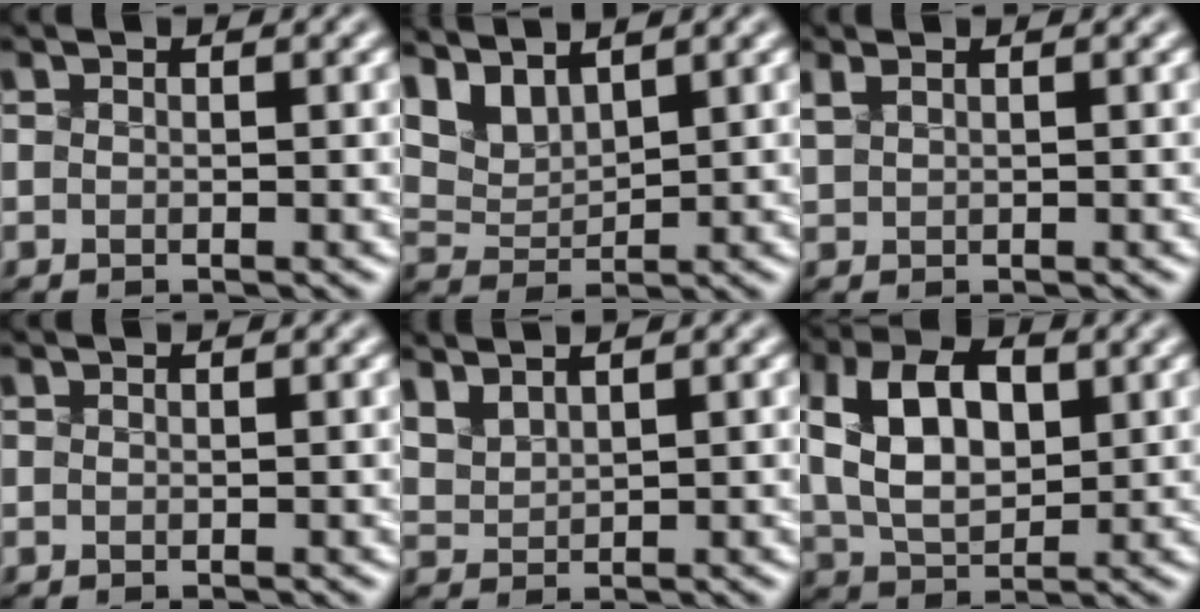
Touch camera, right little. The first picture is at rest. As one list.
[{"total": 3.9, "force": [3.0, 1.5, 2.0], "torque": [-0.054, 0.003, 0.063]}, {"total": 0.7, "force": [0.4, 0.3, 0.5], "torque": [-0.017, 0.005, 0.017]}, {"total": 0.0}, {"total": 2.5, "force": [1.9, 1.1, 1.2], "torque": [-0.042, 0.014, 0.050]}, {"total": 7.3, "force": [1.7, 4.3, 5.7], "torque": [-0.110, 0.014, 0.035]}]